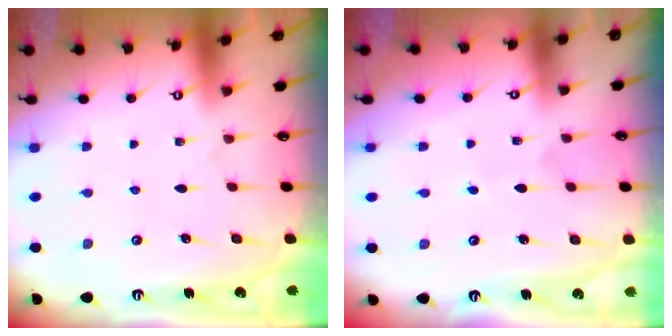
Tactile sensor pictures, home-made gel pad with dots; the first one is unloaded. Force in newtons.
{"total": 2.8, "press": 2.8, "slide": 0.2}